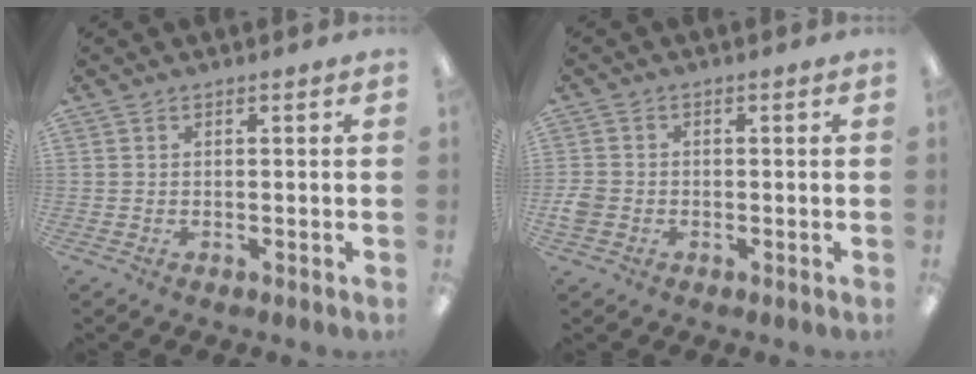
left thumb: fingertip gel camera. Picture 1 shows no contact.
{"total": 3.4, "force": [-1.0, 2.9, 1.4], "torque": [-0.019, 0.009, -0.016]}